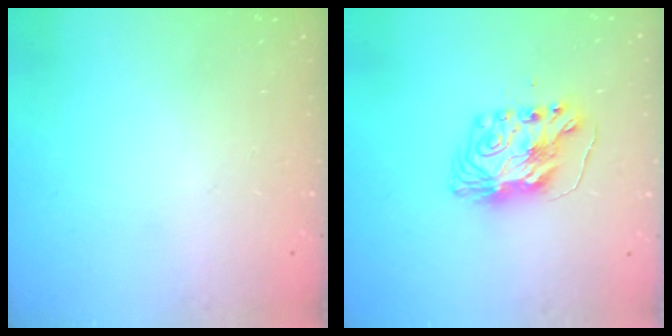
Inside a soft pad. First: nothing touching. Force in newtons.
{"total": 9.0, "press": 9.0, "slide": 0.6}